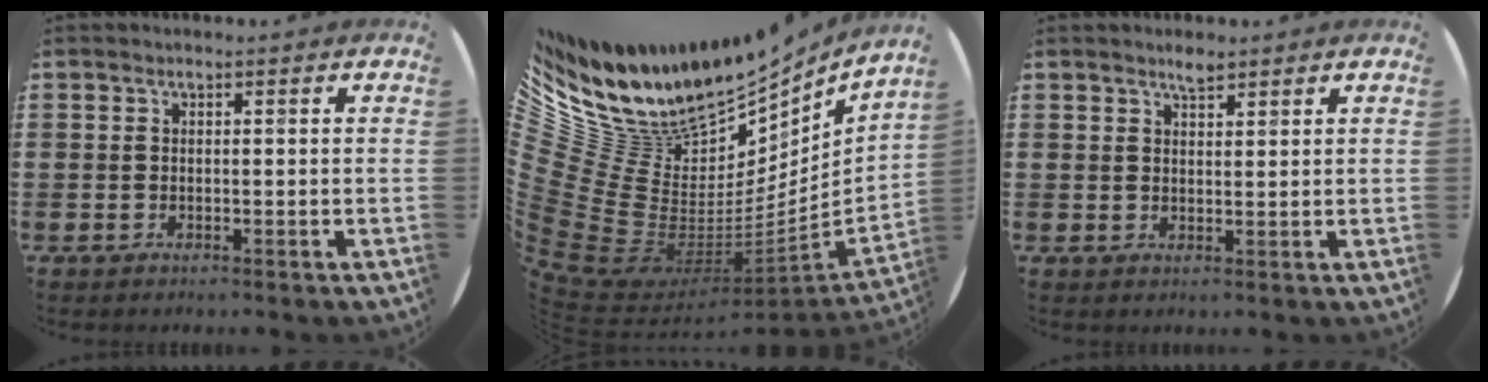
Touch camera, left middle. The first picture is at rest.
{"total": 12.3, "force": [7.8, 8.3, 4.6], "torque": [-0.144, -0.097, 0.144]}
{"total": 1.9, "force": [1.7, 0.5, 0.7], "torque": [-0.007, -0.001, 0.030]}